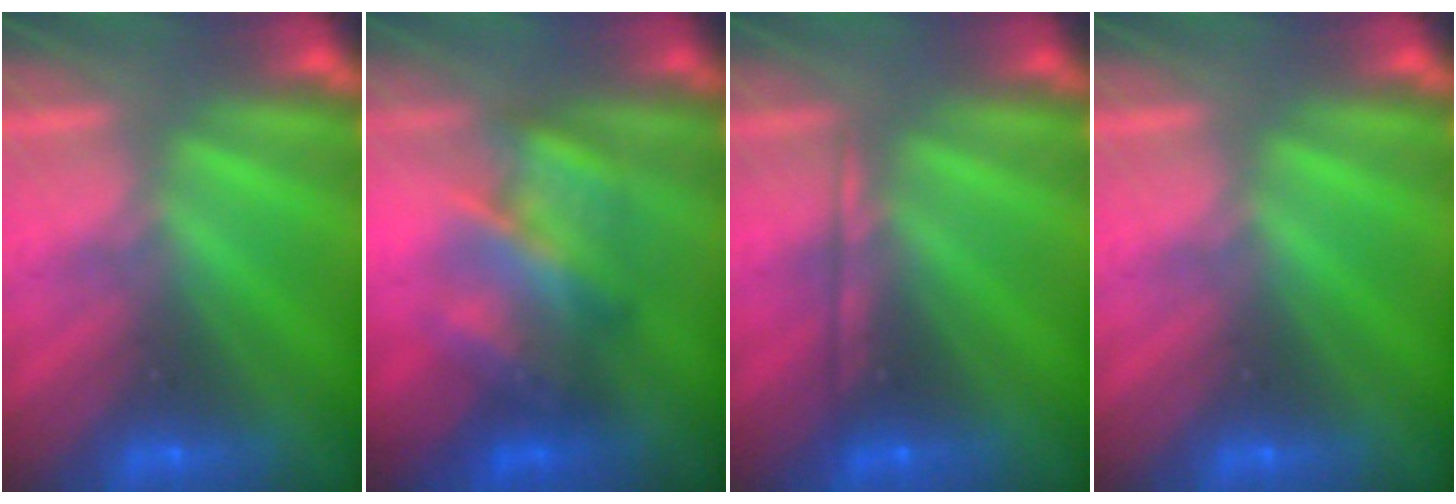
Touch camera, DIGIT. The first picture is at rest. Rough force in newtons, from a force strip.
{"total": 4.8}
{"total": 2.1}
{"total": 0.0}